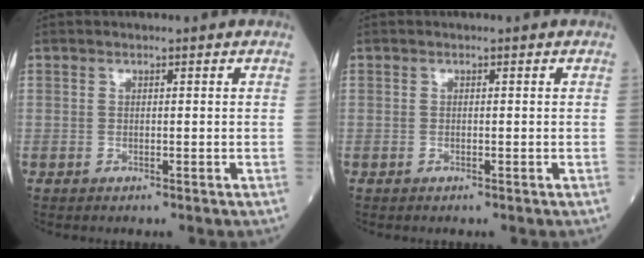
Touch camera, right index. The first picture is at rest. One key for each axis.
{"total": 0.0}